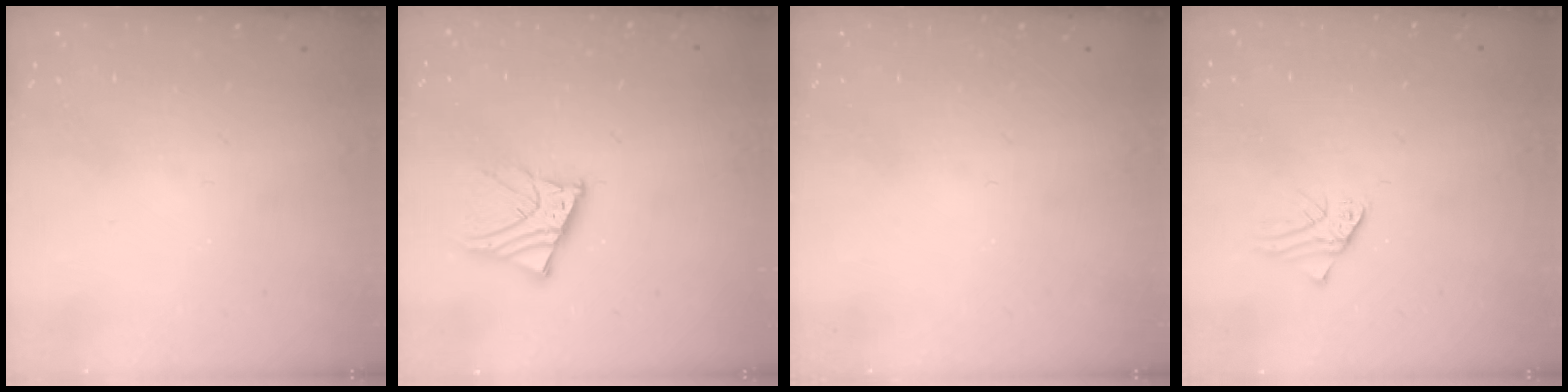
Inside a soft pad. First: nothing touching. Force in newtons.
{"total": 7.5, "press": 7.5, "slide": 0.7}
{"total": 0.0}
{"total": 1.1, "press": 1.1, "slide": 0.0}